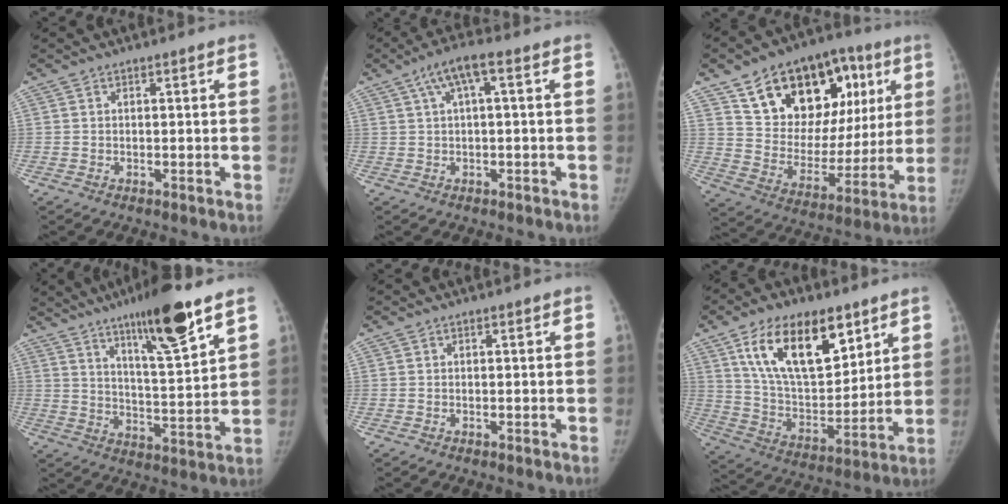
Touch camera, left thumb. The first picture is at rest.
{"total": 5.6, "force": [1.8, 1.3, 5.2], "torque": [-0.106, 0.022, 0.030]}
{"total": 25.3, "force": [11.2, 15.8, 16.4], "torque": [-0.193, 0.000, 0.185]}
{"total": 15.5, "force": [9.6, 2.2, 11.9], "torque": [-0.181, -0.055, 0.161]}
{"total": 0.0}
{"total": 20.6, "force": [10.8, 10.4, 14.2], "torque": [-0.196, -0.047, 0.199]}